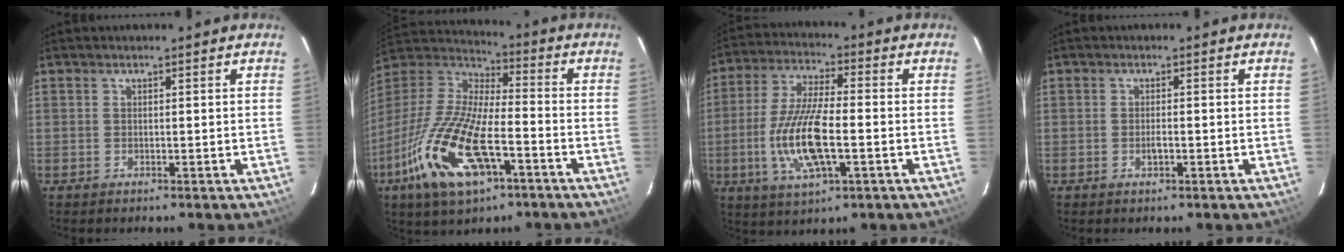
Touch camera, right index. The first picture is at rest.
{"total": 21.4, "force": [-9.7, 8.2, 17.1], "torque": [-0.362, -0.039, -0.184]}
{"total": 13.6, "force": [-3.1, 4.2, 12.6], "torque": [-0.264, -0.007, -0.058]}
{"total": 1.4, "force": [-0.5, 0.6, 1.2], "torque": [-0.020, -0.001, -0.009]}